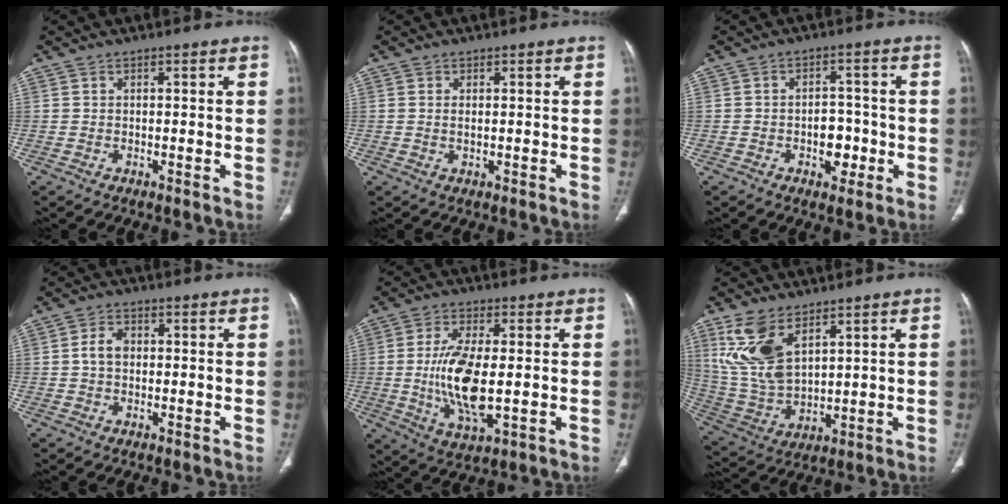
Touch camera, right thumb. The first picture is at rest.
{"total": 1.0, "force": [0.2, 0.5, 0.9], "torque": [-0.018, -0.002, 0.006]}
{"total": 5.6, "force": [-1.7, 3.8, 3.8], "torque": [-0.022, 0.015, -0.022]}
{"total": 3.3, "force": [0.1, 2.4, 2.3], "torque": [-0.043, 0.011, -0.003]}
{"total": 12.6, "force": [-0.6, 5.1, 11.6], "torque": [-0.229, -0.014, -0.005]}
{"total": 12.9, "force": [6.5, 6.6, 9.0], "torque": [-0.180, -0.024, 0.148]}